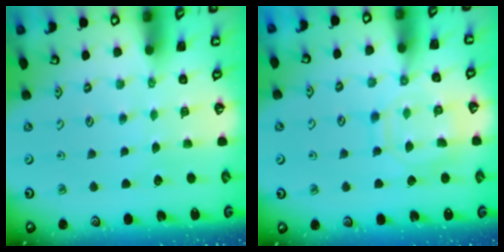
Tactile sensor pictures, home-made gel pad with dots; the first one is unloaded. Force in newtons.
{"total": 10.9, "press": 10.9, "slide": 0.9}